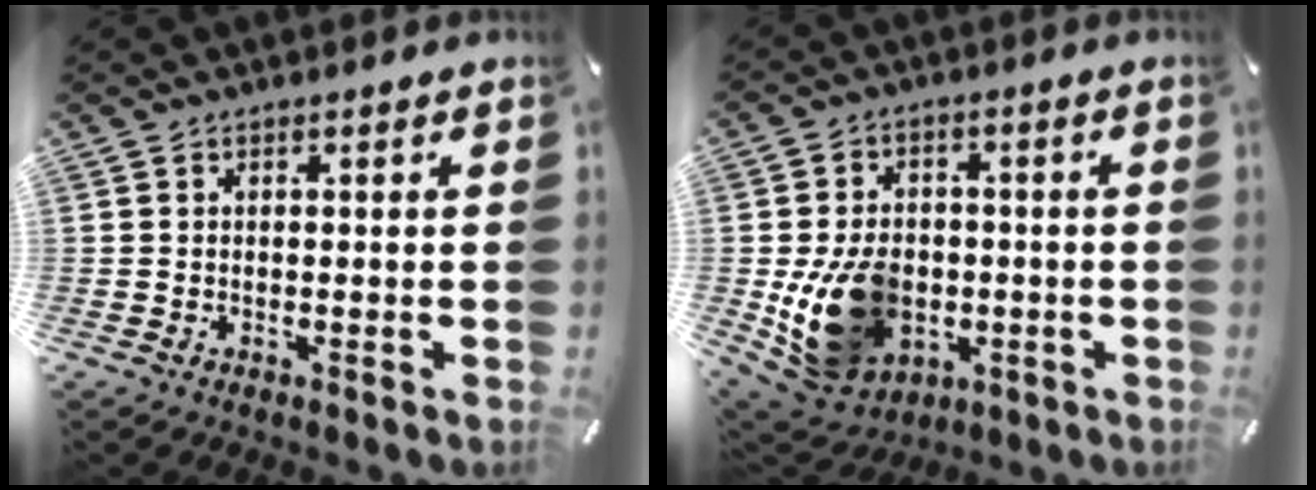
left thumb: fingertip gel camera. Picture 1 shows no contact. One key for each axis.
{"total": 15.3, "fx": -2.8, "fy": 11.8, "fz": 9.3, "tx": -0.189, "ty": 0.003, "tz": -0.045}